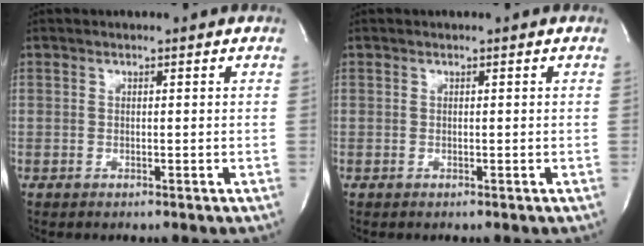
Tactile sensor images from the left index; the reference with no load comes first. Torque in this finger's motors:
{"motor_torque": [0.00, 0.00, 0.00, 0.00]}